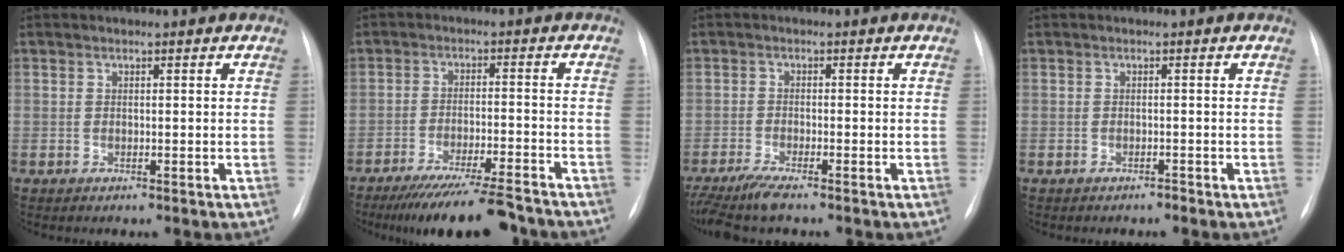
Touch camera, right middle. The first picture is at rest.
{"total": 13.3, "force": [-11.4, 0.9, 6.8], "torque": [-0.107, -0.020, -0.174]}
{"total": 5.8, "force": [-4.7, 0.0, 3.4], "torque": [-0.065, -0.019, -0.084]}
{"total": 0.6, "force": [-0.6, 0.1, 0.0], "torque": [-0.005, -0.001, -0.012]}